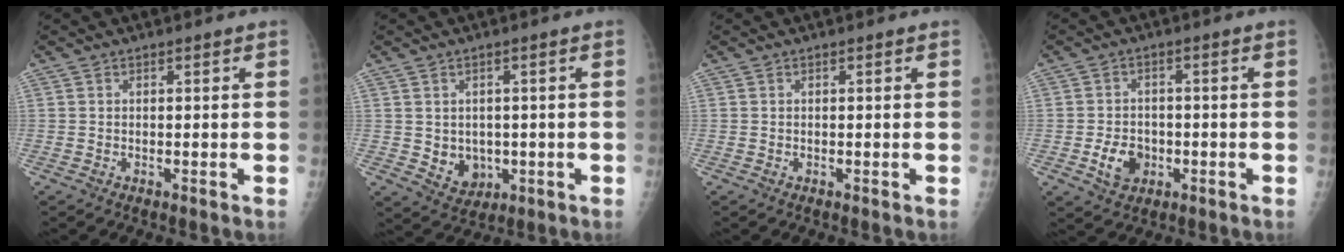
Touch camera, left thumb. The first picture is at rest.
{"total": 5.8, "force": [-0.6, 4.9, 3.1], "torque": [-0.021, -0.002, 0.007]}
{"total": 0.0}
{"total": 6.0, "force": [-1.9, 4.6, 3.3], "torque": [-0.041, 0.010, -0.029]}